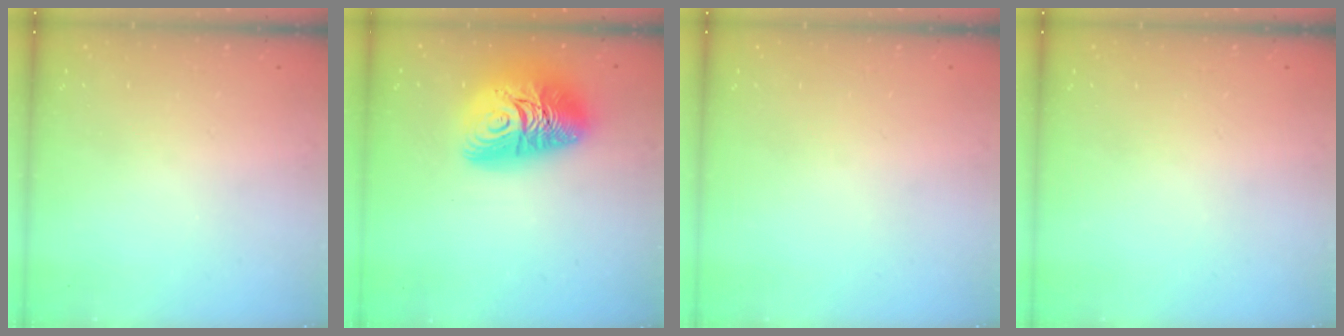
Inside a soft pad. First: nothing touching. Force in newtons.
{"total": 17.6, "press": 17.5, "slide": 1.7}
{"total": 0.0}
{"total": 0.0}